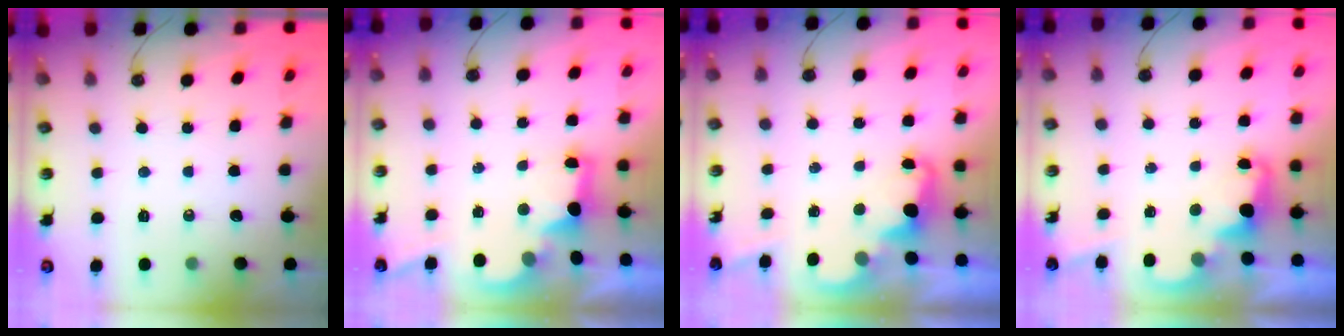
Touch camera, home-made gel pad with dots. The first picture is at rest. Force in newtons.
{"total": 2.9, "press": 2.7, "slide": 0.9}
{"total": 2.4, "press": 2.4, "slide": 0.5}
{"total": 2.4, "press": 2.3, "slide": 0.5}